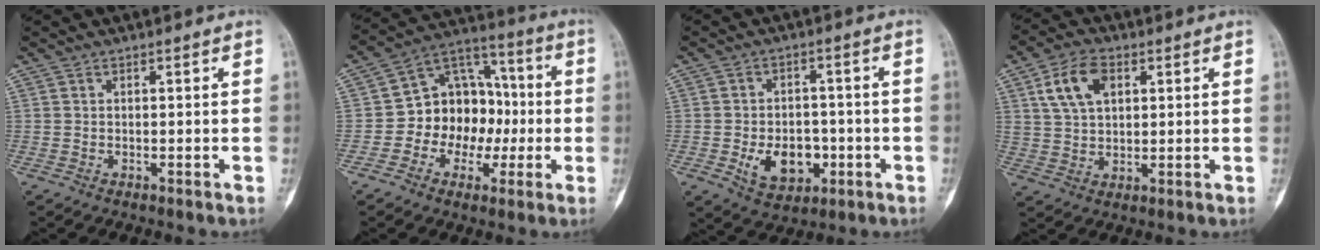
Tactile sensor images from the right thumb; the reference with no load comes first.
{"total": 14.5, "force": [-1.6, 11.4, 8.7], "torque": [-0.090, 0.046, -0.033]}
{"total": 9.3, "force": [-2.5, 6.5, 6.1], "torque": [-0.065, 0.012, -0.030]}
{"total": 9.3, "force": [3.5, 5.6, 6.5], "torque": [-0.114, 0.000, 0.066]}